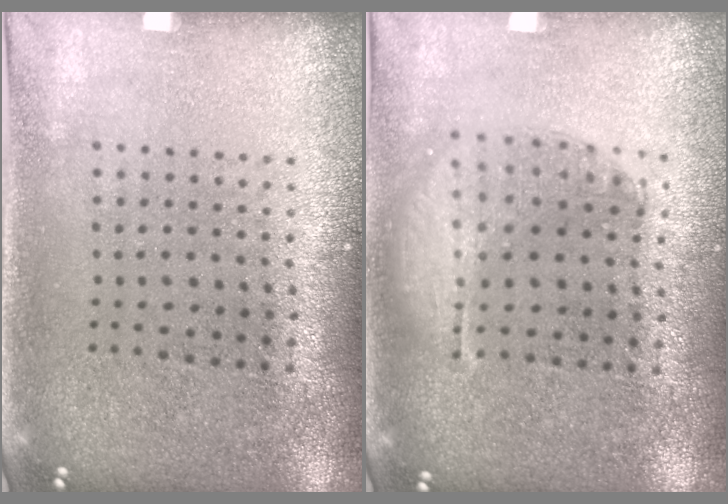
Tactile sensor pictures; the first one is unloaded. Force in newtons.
{"total": 1.4, "press": 1.3, "slide": 0.4}